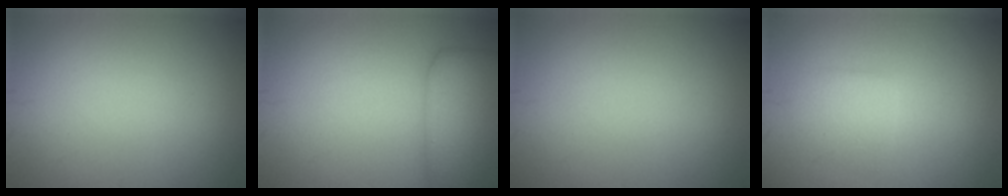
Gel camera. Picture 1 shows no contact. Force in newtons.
{"total": 4.7, "press": 4.7, "slide": 0.2}
{"total": 0.0}
{"total": 2.0, "press": 2.0, "slide": 0.2}